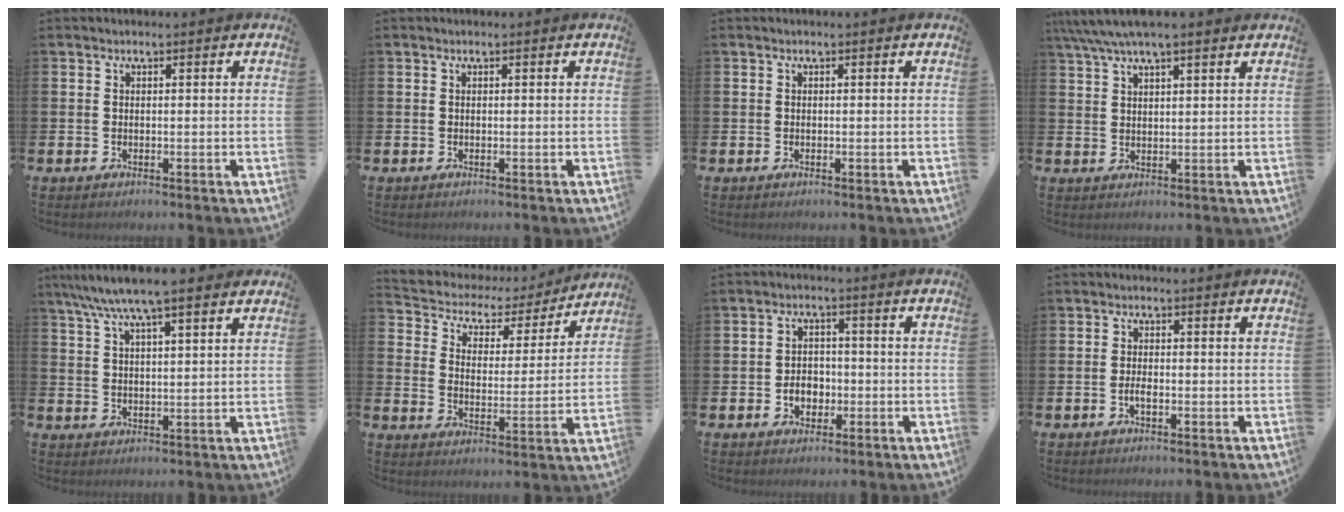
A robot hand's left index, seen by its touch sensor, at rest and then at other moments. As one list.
[{"total": 0.0}, {"total": 0.0}, {"total": 5.0, "force": [4.1, 1.0, 2.7], "torque": [-0.067, -0.002, 0.075]}, {"total": 7.6, "force": [6.6, 1.1, 3.7], "torque": [-0.085, -0.019, 0.118]}, {"total": 4.8, "force": [3.9, 2.7, 0.8], "torque": [-0.042, -0.028, 0.058]}, {"total": 3.4, "force": [-1.0, 2.7, 1.8], "torque": [-0.018, -0.004, -0.027]}, {"total": 1.4, "force": [-0.6, 0.5, 1.2], "torque": [-0.024, 0.002, -0.011]}]